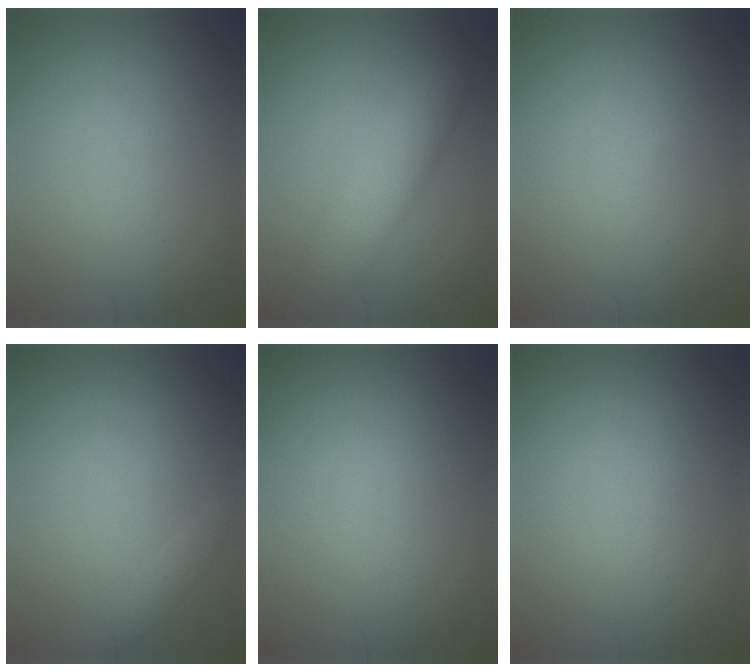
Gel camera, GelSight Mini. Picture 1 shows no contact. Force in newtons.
{"total": 4.9, "press": 4.9, "slide": 0.1}
{"total": 0.0}
{"total": 0.8, "press": 0.8, "slide": 0.0}
{"total": 0.0}
{"total": 0.0}